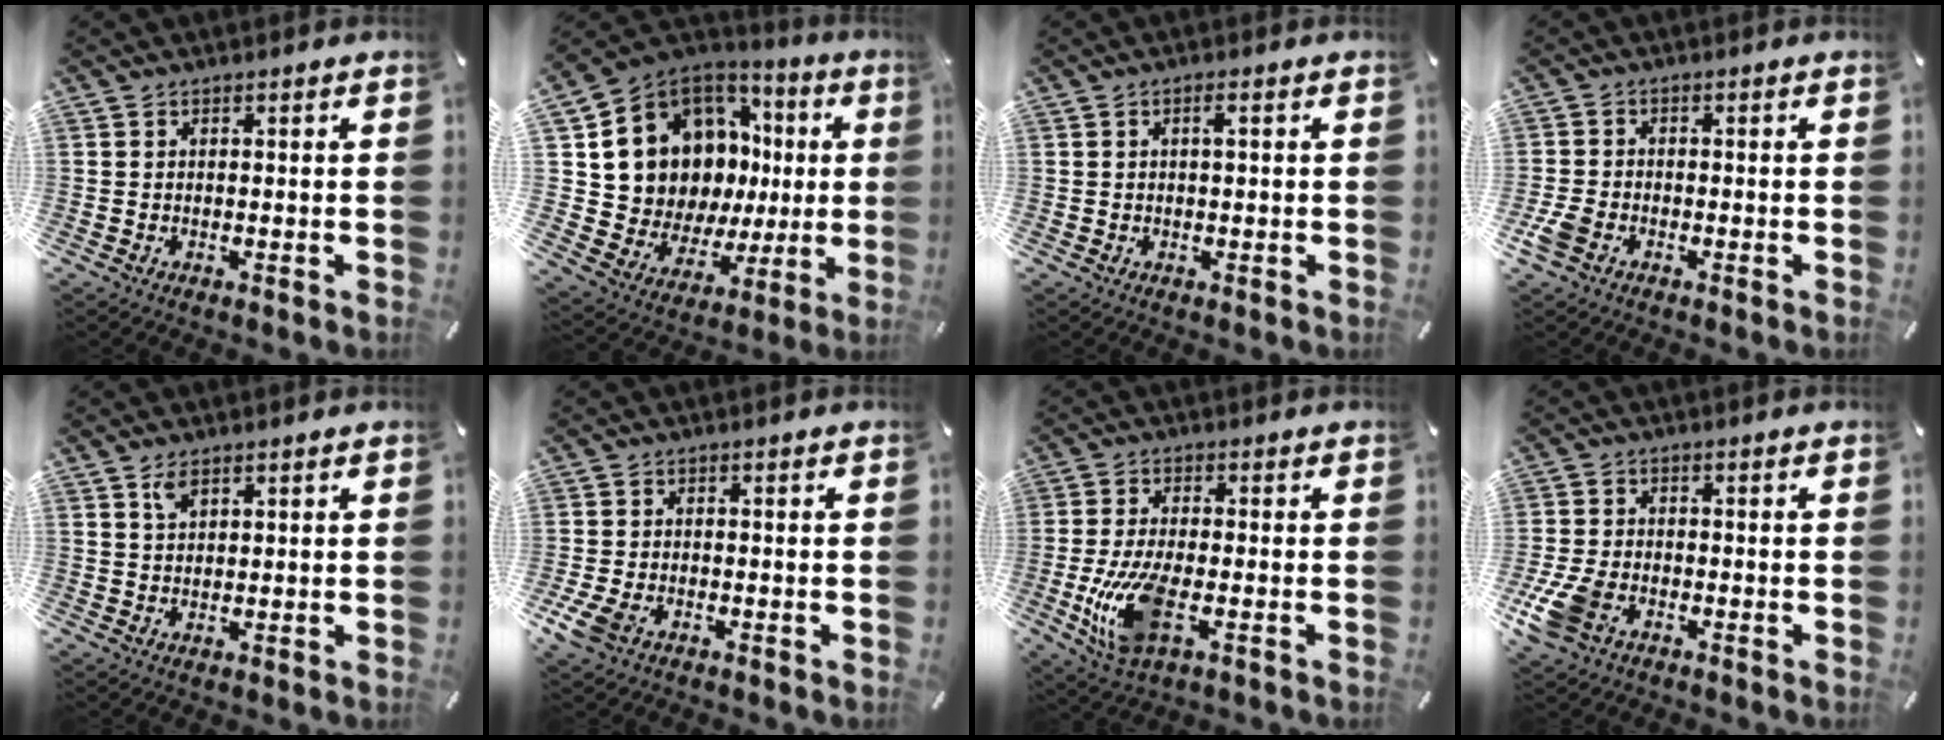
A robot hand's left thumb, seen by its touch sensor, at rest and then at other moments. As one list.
[{"total": 12.9, "force": [5.1, 10.7, 5.0], "torque": [-0.099, -0.065, 0.115]}, {"total": 1.6, "force": [0.4, 0.5, 1.5], "torque": [-0.030, 0.003, 0.005]}, {"total": 4.0, "force": [-1.9, 2.8, 2.1], "torque": [-0.053, 0.005, -0.038]}, {"total": 2.6, "force": [1.8, 1.3, 1.5], "torque": [-0.024, -0.004, 0.031]}, {"total": 5.2, "force": [-2.3, 3.1, 3.4], "torque": [-0.086, -0.001, -0.046]}, {"total": 11.6, "force": [-2.9, 5.1, 10.0], "torque": [-0.221, -0.013, -0.051]}, {"total": 8.2, "force": [-3.7, 5.5, 4.9], "torque": [-0.118, 0.008, -0.068]}]